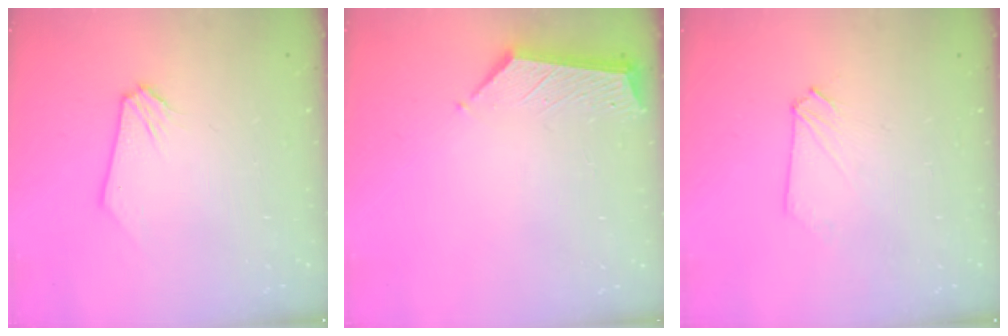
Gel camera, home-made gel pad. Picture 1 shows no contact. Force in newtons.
{"total": 4.5, "press": 4.5, "slide": 0.5}
{"total": 0.8, "press": 0.8, "slide": 0.2}